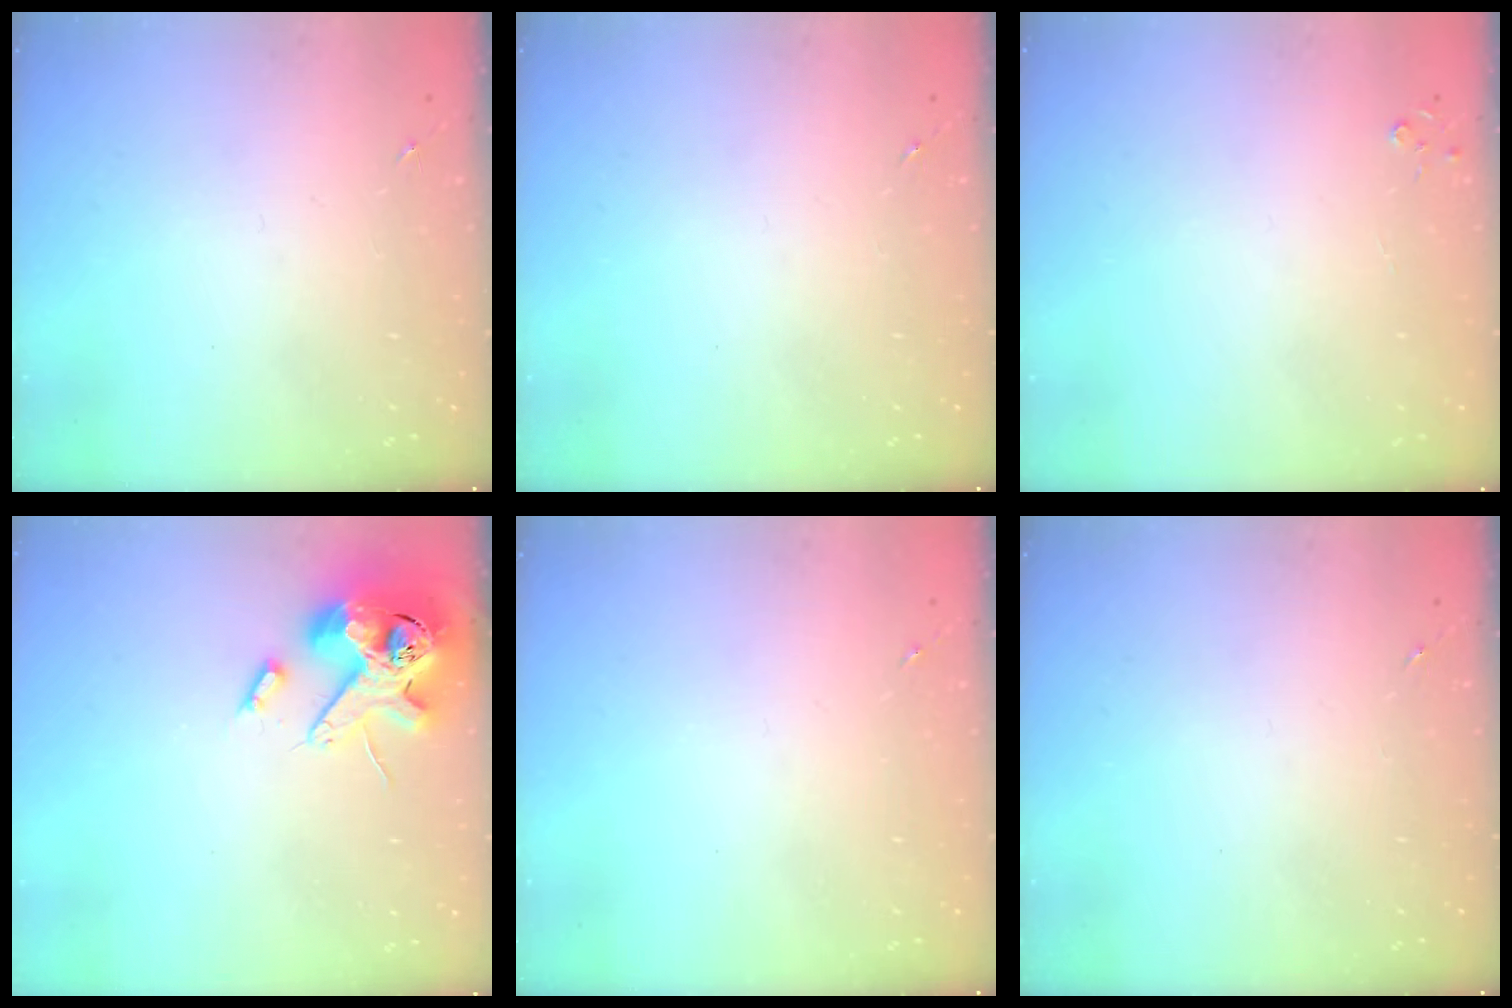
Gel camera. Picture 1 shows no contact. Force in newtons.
{"total": 0.0}
{"total": 2.8, "press": 2.8, "slide": 0.3}
{"total": 15.3, "press": 15.1, "slide": 2.6}
{"total": 0.0}
{"total": 0.0}